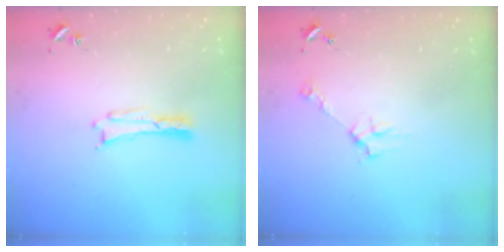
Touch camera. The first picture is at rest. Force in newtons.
{"total": 3.5, "press": 3.5, "slide": 0.4}